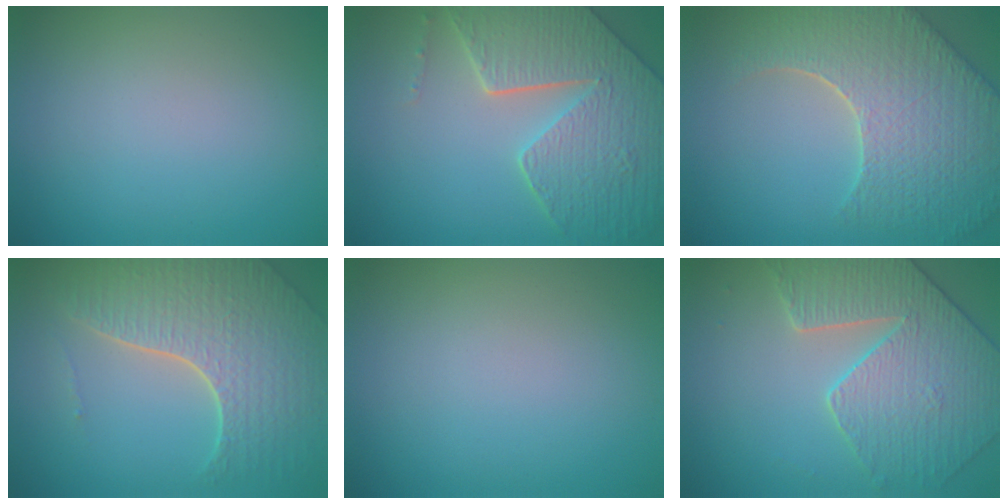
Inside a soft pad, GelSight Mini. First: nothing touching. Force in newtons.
{"total": 8.5, "press": 6.1, "slide": 5.9}
{"total": 9.0, "press": 6.4, "slide": 6.4}
{"total": 7.0, "press": 5.0, "slide": 4.9}
{"total": 0.0}
{"total": 4.8, "press": 4.7, "slide": 0.8}